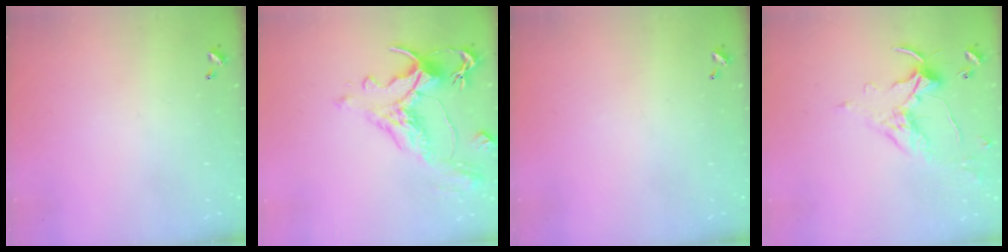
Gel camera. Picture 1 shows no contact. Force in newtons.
{"total": 1.8, "press": 0.9, "slide": 1.5}
{"total": 0.0}
{"total": 1.7, "press": 1.5, "slide": 0.8}